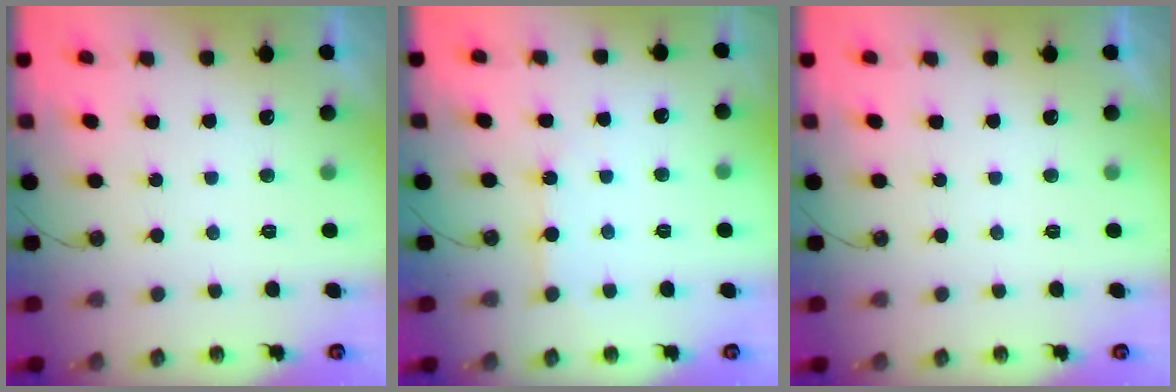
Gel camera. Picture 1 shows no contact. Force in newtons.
{"total": 3.9, "press": 3.9, "slide": 0.5}
{"total": 0.0}